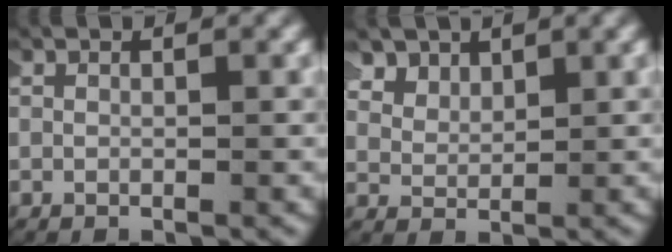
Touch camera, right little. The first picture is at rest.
{"total": 2.2, "force": [1.8, 1.1, 0.8], "torque": [-0.025, -0.004, 0.038]}